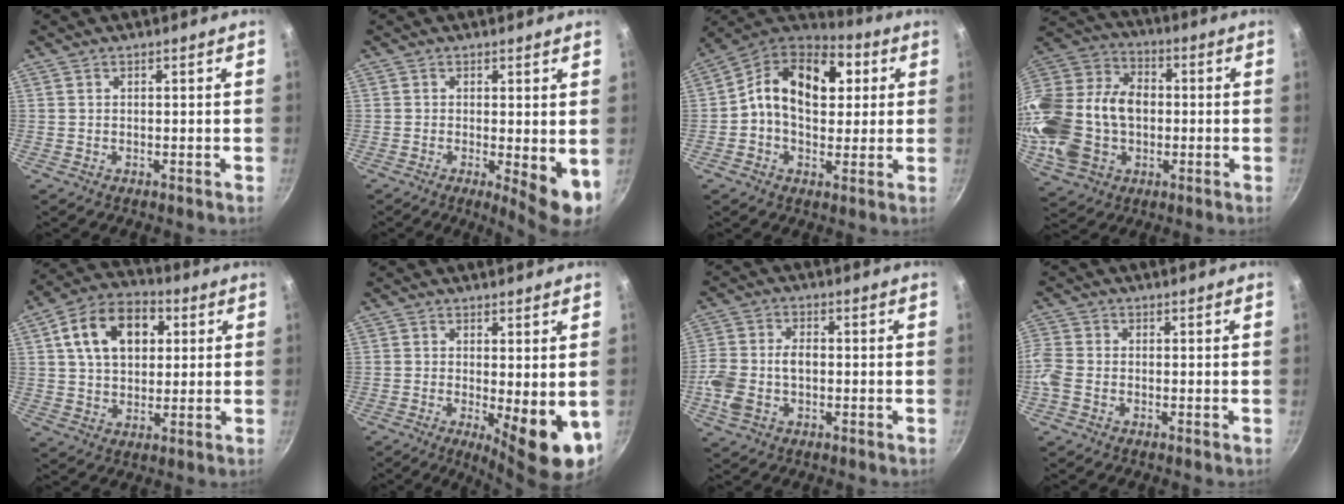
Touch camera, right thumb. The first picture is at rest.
{"total": 6.6, "force": [-0.5, 1.9, 6.3], "torque": [-0.081, -0.013, -0.003]}
{"total": 17.3, "force": [3.4, 12.0, 12.0], "torque": [-0.162, 0.016, 0.032]}
{"total": 24.4, "force": [-2.1, 18.0, 16.3], "torque": [-0.331, 0.046, -0.032]}
{"total": 14.5, "force": [4.1, 9.9, 9.8], "torque": [-0.139, 0.014, 0.057]}
{"total": 10.2, "force": [-1.7, 3.1, 9.6], "torque": [-0.113, -0.010, -0.013]}
{"total": 9.0, "force": [-1.7, 5.9, 6.6], "torque": [-0.132, 0.021, -0.041]}
{"total": 4.7, "force": [-2.1, 3.3, 2.5], "torque": [-0.065, 0.006, -0.059]}